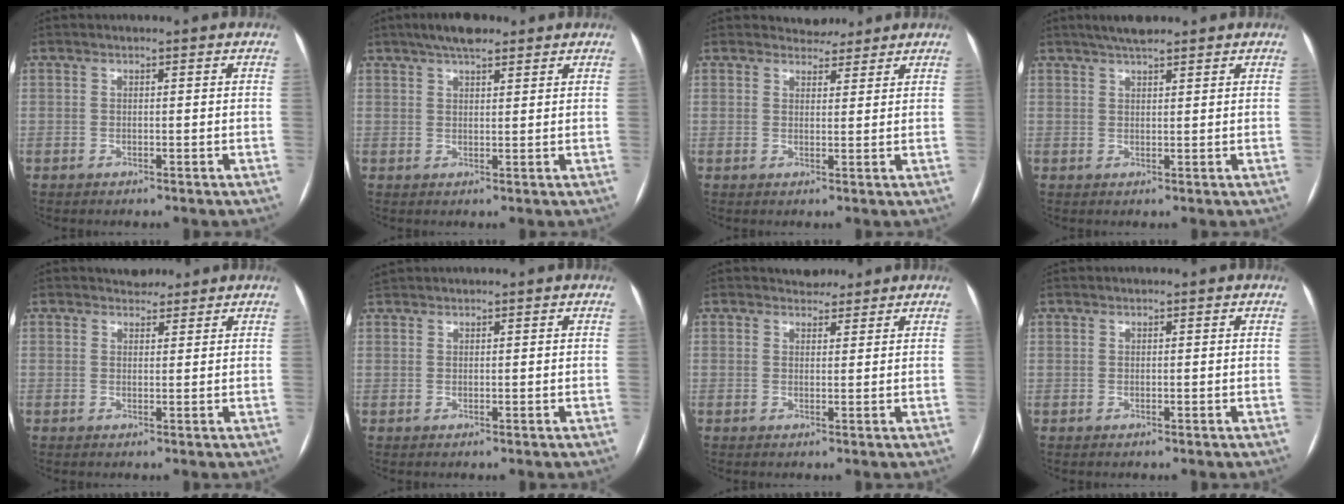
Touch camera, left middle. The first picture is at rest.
{"total": 5.6, "force": [4.2, 1.7, 3.3], "torque": [-0.058, 0.020, 0.068]}
{"total": 3.3, "force": [3.0, 1.4, -0.1], "torque": [0.003, 0.001, 0.040]}
{"total": 4.1, "force": [3.4, 0.7, 2.2], "torque": [-0.039, 0.016, 0.056]}
{"total": 3.1, "force": [2.8, 1.3, 0.3], "torque": [0.000, 0.008, 0.040]}
{"total": 2.3, "force": [2.2, 0.5, 0.3], "torque": [-0.010, 0.026, 0.042]}
{"total": 3.3, "force": [2.9, 1.4, 0.3], "torque": [0.000, 0.007, 0.042]}
{"total": 0.6, "force": [0.6, 0.2, 0.0], "torque": [-0.006, 0.008, 0.012]}